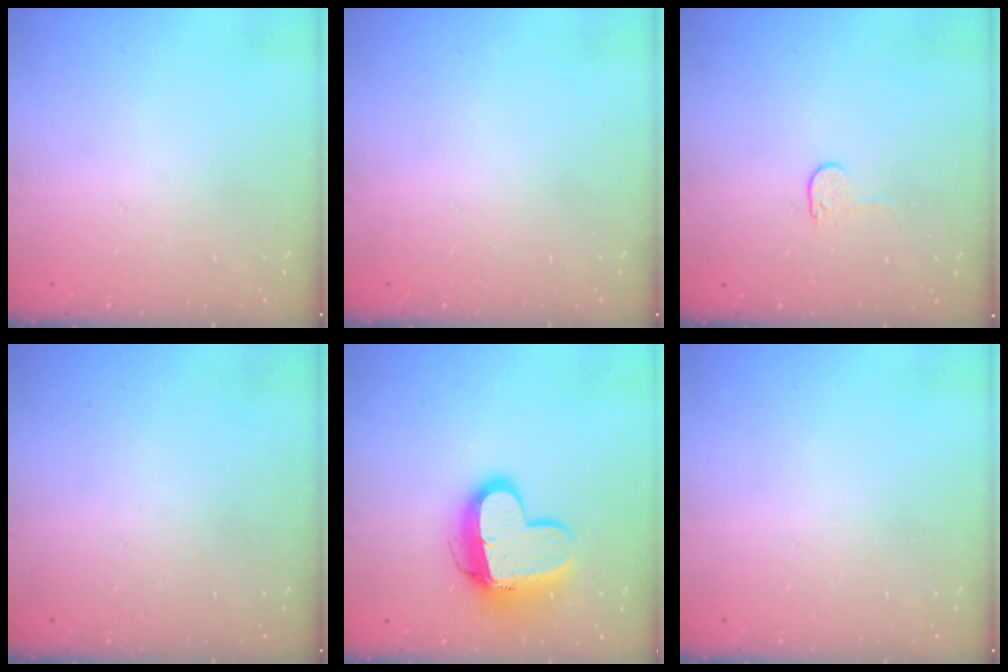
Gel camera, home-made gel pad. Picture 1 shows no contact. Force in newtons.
{"total": 0.0}
{"total": 3.8, "press": 3.8, "slide": 0.4}
{"total": 0.0}
{"total": 13.5, "press": 13.5, "slide": 1.2}
{"total": 0.0}